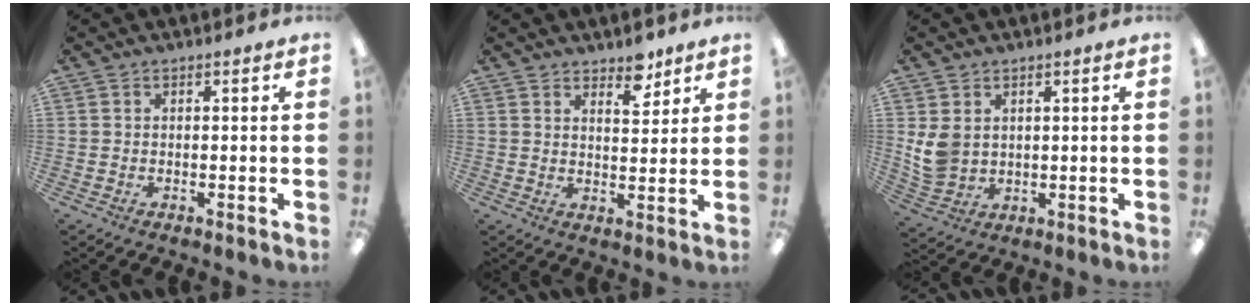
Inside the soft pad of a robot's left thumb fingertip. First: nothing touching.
{"total": 5.7, "force": [4.8, 2.3, 2.2], "torque": [-0.004, -0.036, 0.079]}
{"total": 6.1, "force": [2.1, 4.8, 3.2], "torque": [-0.071, -0.005, 0.043]}